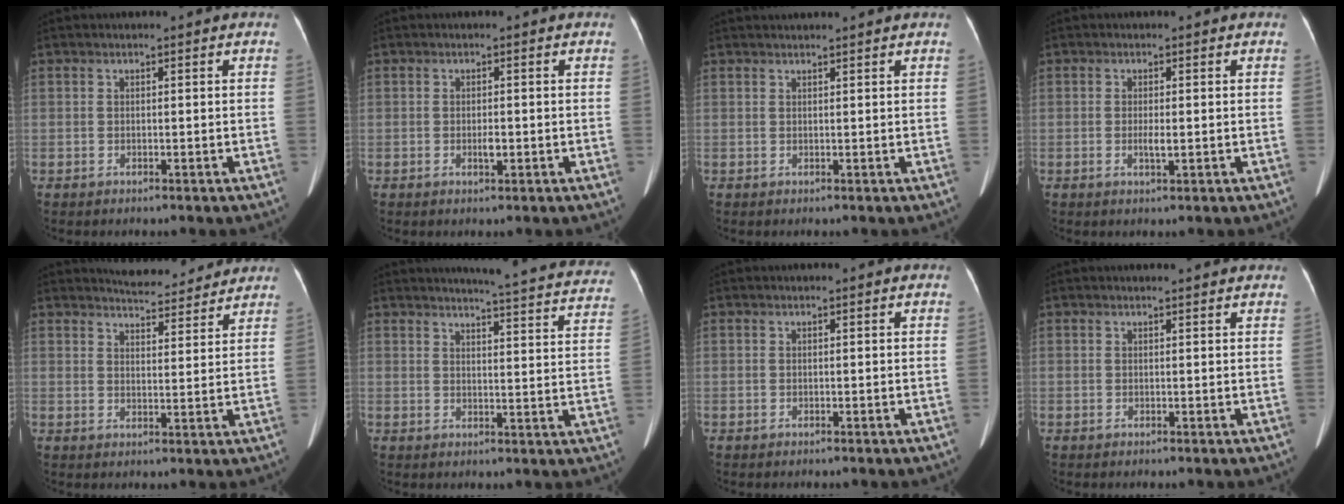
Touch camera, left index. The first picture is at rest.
{"total": 1.5, "force": [-0.5, 0.5, 1.3], "torque": [-0.026, -0.002, -0.008]}
{"total": 3.4, "force": [3.2, -0.3, 0.9], "torque": [-0.010, 0.024, 0.043]}
{"total": 1.7, "force": [-0.3, 0.4, 1.6], "torque": [-0.034, -0.003, -0.006]}
{"total": 8.2, "force": [8.0, 1.6, 1.4], "torque": [-0.021, 0.004, 0.103]}
{"total": 20.6, "force": [19.6, 1.3, 6.2], "torque": [-0.072, -0.076, 0.208]}
{"total": 0.0}
{"total": 2.4, "force": [2.3, 0.1, 0.6], "torque": [-0.010, 0.008, 0.023]}